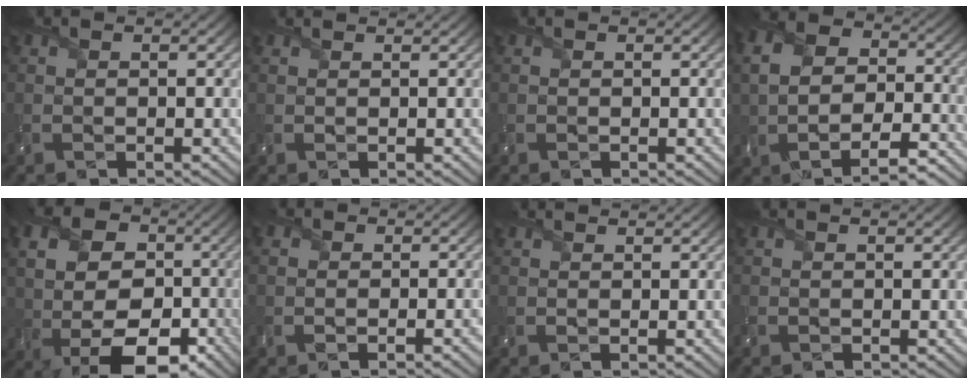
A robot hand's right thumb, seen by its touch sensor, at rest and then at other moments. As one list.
[{"total": 1.3, "force": [1.2, 0.2, 0.5], "torque": [-0.021, 0.001, 0.017]}, {"total": 0.0}, {"total": 10.6, "force": [-3.4, 7.1, 7.1], "torque": [-0.133, -0.026, -0.049]}, {"total": 14.5, "force": [-2.1, 10.3, 10.1], "torque": [-0.164, -0.008, -0.029]}, {"total": 3.0, "force": [-0.7, 2.3, 1.8], "torque": [-0.017, 0.003, -0.018]}, {"total": 1.6, "force": [1.3, 0.3, 0.8], "torque": [-0.023, 0.001, 0.020]}, {"total": 0.0}]